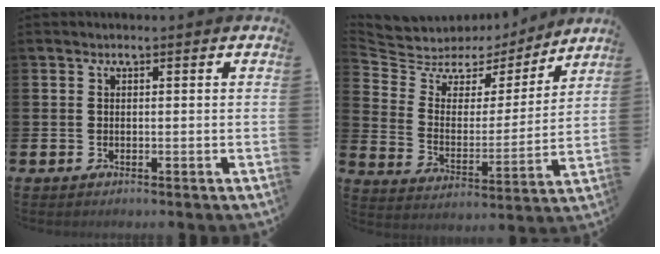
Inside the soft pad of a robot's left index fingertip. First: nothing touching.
{"total": 6.4, "force": [5.4, 3.3, 0.8], "torque": [-0.062, -0.039, 0.090]}